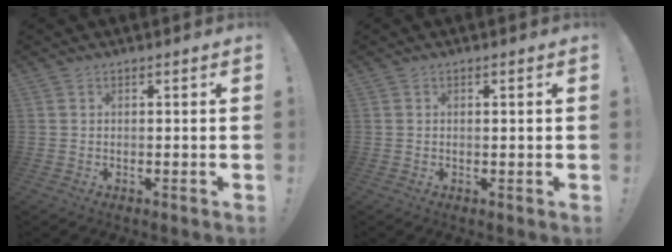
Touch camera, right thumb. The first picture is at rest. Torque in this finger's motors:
{"motor_torque": [-0.18, -0.38, -0.08, 0.17, 0.03]}